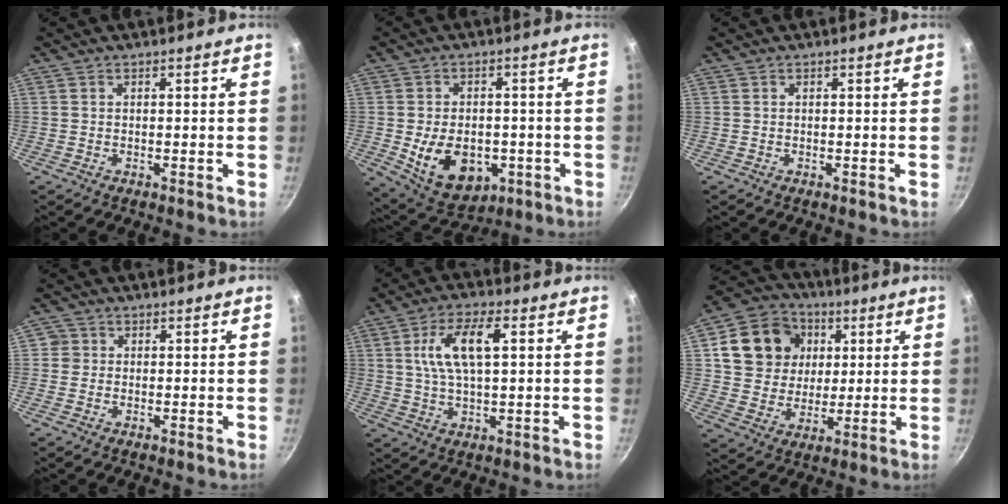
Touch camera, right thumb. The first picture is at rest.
{"total": 13.4, "force": [-3.0, 9.2, 9.3], "torque": [-0.124, -0.001, -0.026]}
{"total": 0.0}
{"total": 1.9, "force": [0.0, 1.8, 0.3], "torque": [0.008, 0.005, -0.004]}
{"total": 10.6, "force": [2.5, 4.4, 9.3], "torque": [-0.175, 0.012, 0.044]}
{"total": 15.7, "force": [4.2, 13.4, 7.0], "torque": [-0.107, 0.009, 0.069]}